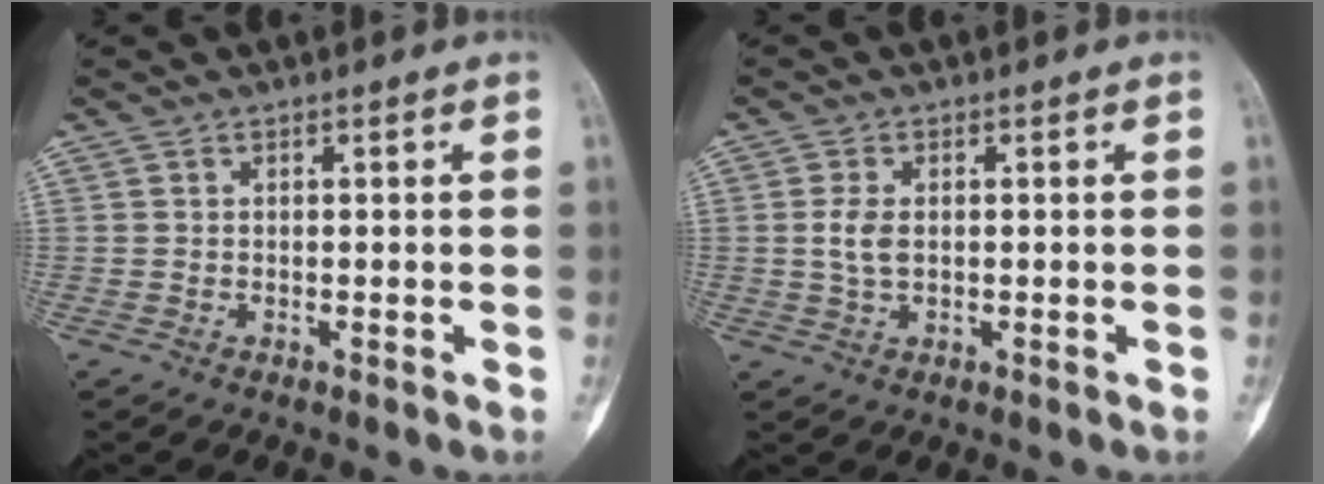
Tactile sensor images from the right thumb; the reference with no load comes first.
{"total": 3.4, "force": [0.0, 2.0, 2.8], "torque": [-0.060, 0.003, -0.002]}